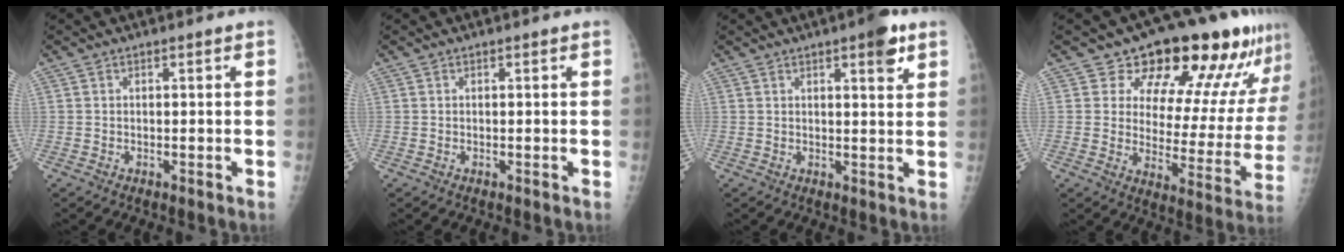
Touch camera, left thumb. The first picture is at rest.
{"total": 0.0}
{"total": 5.1, "force": [3.0, 1.4, 3.9], "torque": [-0.043, -0.013, 0.035]}
{"total": 19.1, "force": [14.5, 8.5, 9.1], "torque": [-0.063, -0.082, 0.181]}